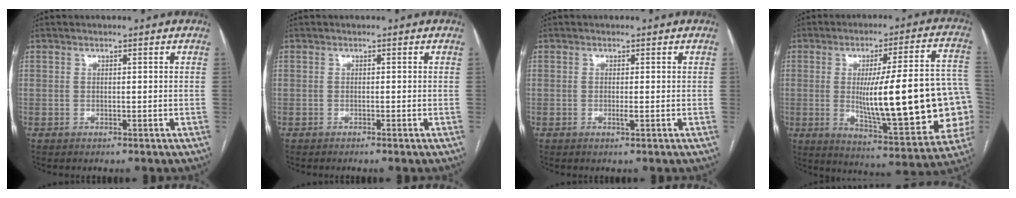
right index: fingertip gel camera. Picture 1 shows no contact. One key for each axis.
{"total": 0.5, "fx": -0.5, "fy": -0.2, "fz": 0.2, "tx": -0.003, "ty": 0.003, "tz": -0.010}
{"total": 0.8, "fx": -0.1, "fy": 0.0, "fz": 0.8, "tx": -0.017, "ty": -0.001, "tz": 0.001}
{"total": 24.6, "fx": -1.8, "fy": 3.8, "fz": 24.3, "tx": -0.281, "ty": 0.018, "tz": -0.011}